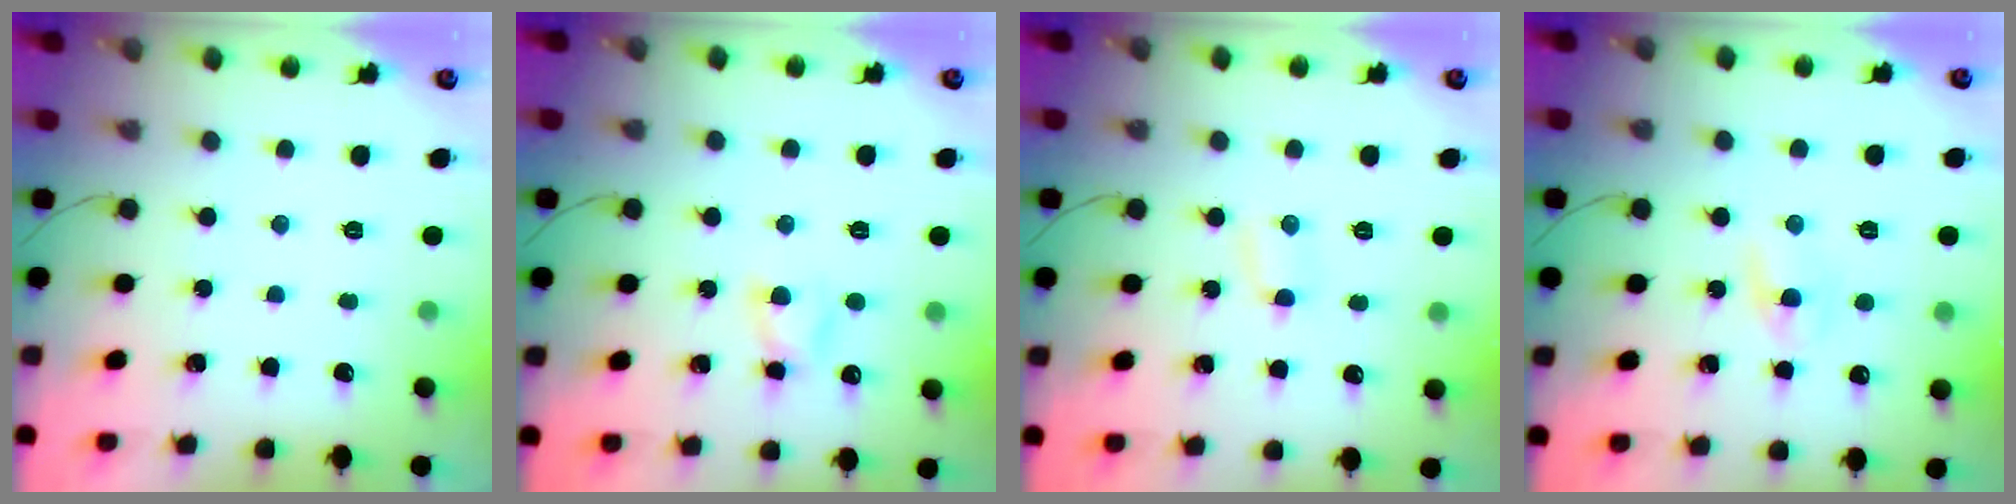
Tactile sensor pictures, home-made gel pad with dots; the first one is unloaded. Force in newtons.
{"total": 4.3, "press": 4.1, "slide": 1.3}
{"total": 1.8, "press": 1.7, "slide": 0.5}
{"total": 2.8, "press": 2.6, "slide": 1.1}